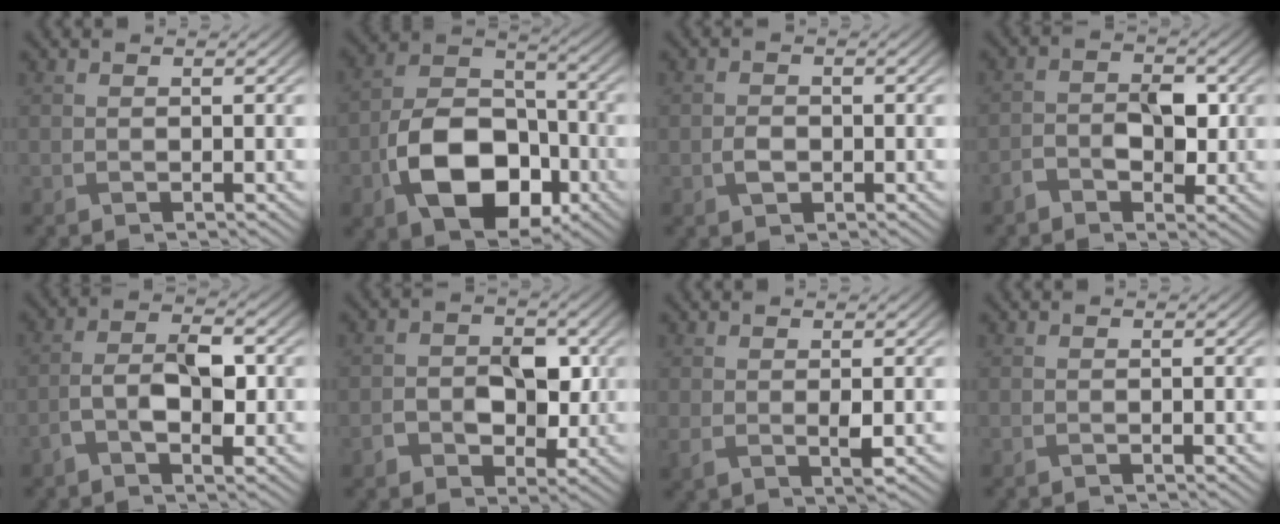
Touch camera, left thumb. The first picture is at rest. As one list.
[{"total": 12.9, "force": [-5.0, 8.3, 8.5], "torque": [-0.177, -0.014, -0.098]}, {"total": 1.7, "force": [-0.6, 1.2, 1.1], "torque": [-0.025, 0.000, -0.012]}, {"total": 4.2, "force": [-1.4, 2.6, 3.0], "torque": [-0.051, 0.002, -0.027]}, {"total": 5.6, "force": [-1.6, 2.5, 4.7], "torque": [-0.093, 0.008, -0.034]}, {"total": 5.5, "force": [-0.8, 3.9, 3.8], "torque": [-0.058, -0.007, -0.015]}, {"total": 2.3, "force": [0.3, 1.0, 2.0], "torque": [-0.045, -0.008, 0.010]}, {"total": 0.0}]